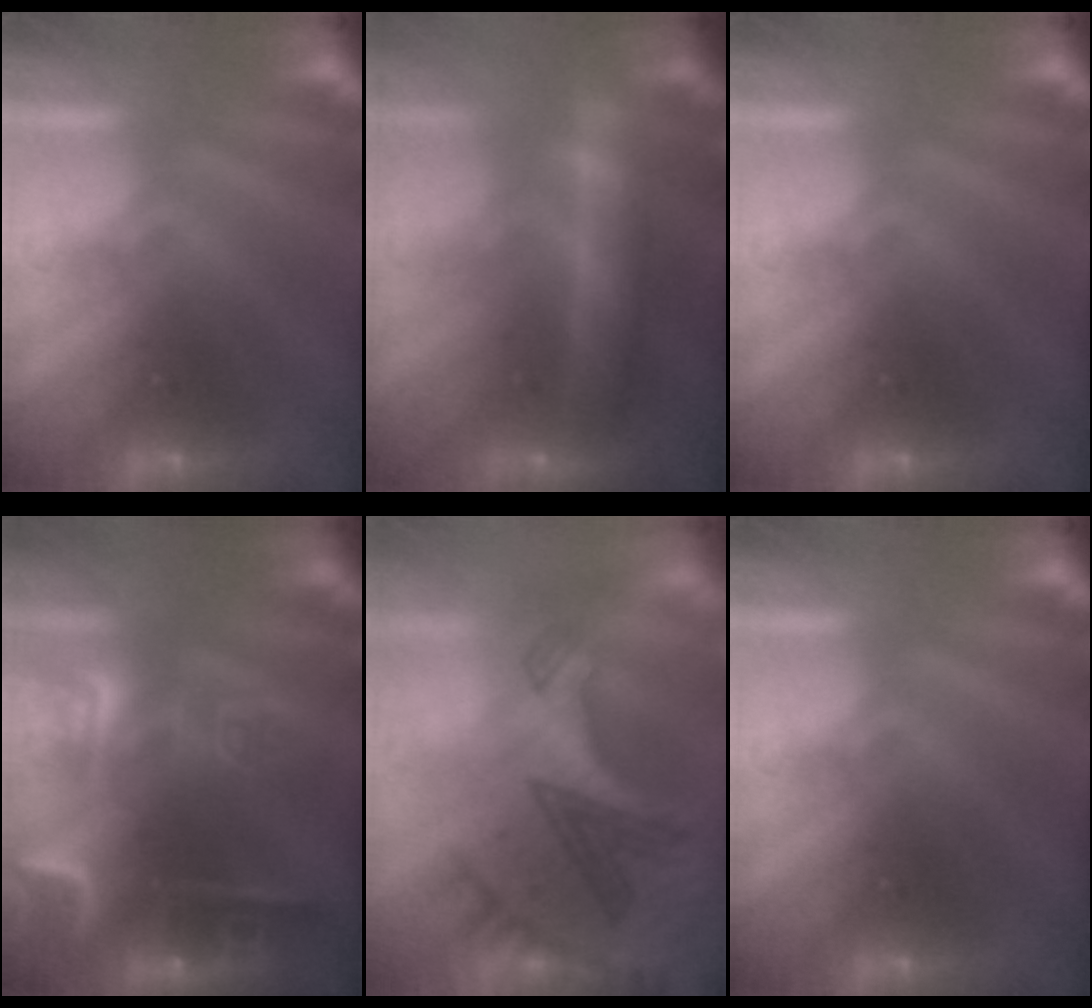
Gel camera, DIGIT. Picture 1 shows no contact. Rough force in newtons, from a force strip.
{"total": 6.2}
{"total": 0.0}
{"total": 8.9}
{"total": 3.1}
{"total": 0.0}